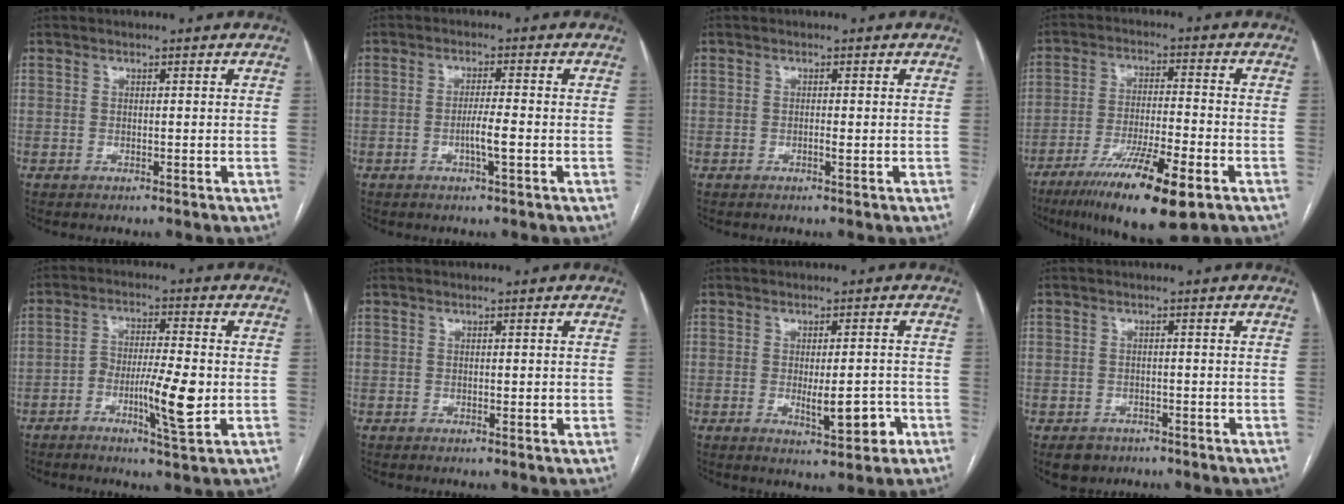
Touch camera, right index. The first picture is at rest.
{"total": 3.7, "force": [-1.1, -0.1, 3.5], "torque": [-0.065, -0.003, -0.020]}
{"total": 0.8, "force": [-0.3, 0.0, 0.7], "torque": [-0.018, 0.000, -0.004]}
{"total": 14.3, "force": [-8.5, 1.4, 11.5], "torque": [-0.202, -0.034, -0.143]}
{"total": 4.0, "force": [-1.4, 0.1, 3.7], "torque": [-0.060, -0.001, -0.021]}
{"total": 1.0, "force": [-0.1, 0.4, 1.0], "torque": [-0.018, -0.001, 0.000]}
{"total": 6.0, "force": [-1.9, 1.6, 5.5], "torque": [-0.082, -0.005, -0.019]}
{"total": 3.4, "force": [-2.1, 2.6, 0.4], "torque": [-0.005, 0.007, -0.027]}